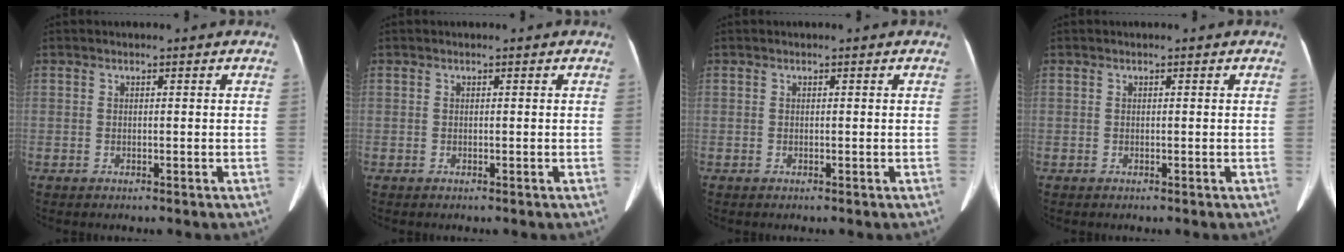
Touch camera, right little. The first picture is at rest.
{"total": 0.0}
{"total": 0.0}
{"total": 0.0}